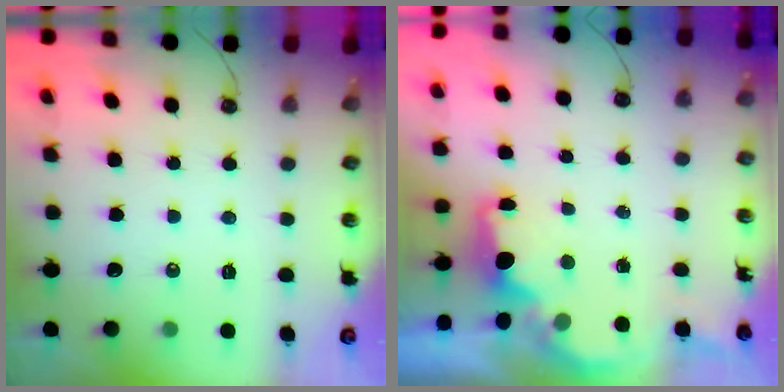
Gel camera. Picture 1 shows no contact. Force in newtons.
{"total": 1.6, "press": 1.5, "slide": 0.6}